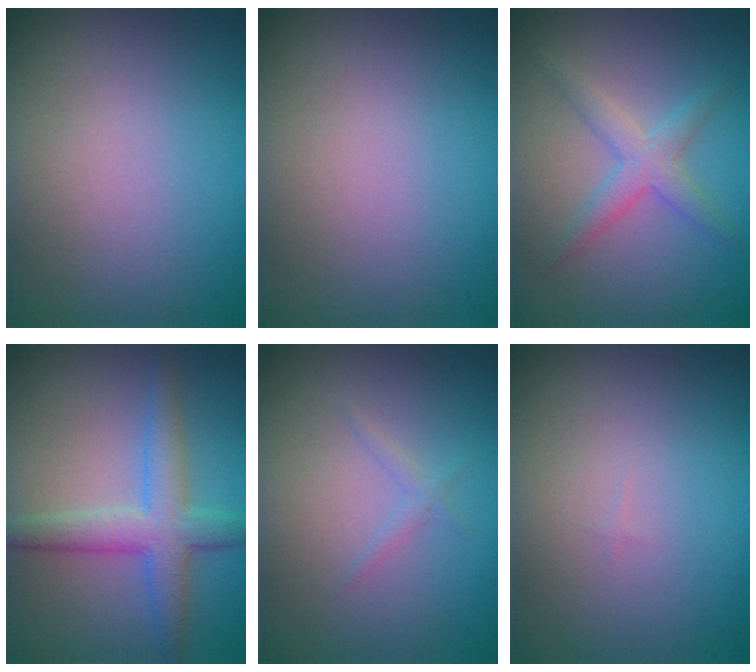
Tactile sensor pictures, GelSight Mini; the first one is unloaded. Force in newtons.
{"total": 0.0}
{"total": 2.6, "press": 2.6, "slide": 0.1}
{"total": 4.5, "press": 4.5, "slide": 0.1}
{"total": 0.9, "press": 0.9, "slide": 0.1}
{"total": 0.0}